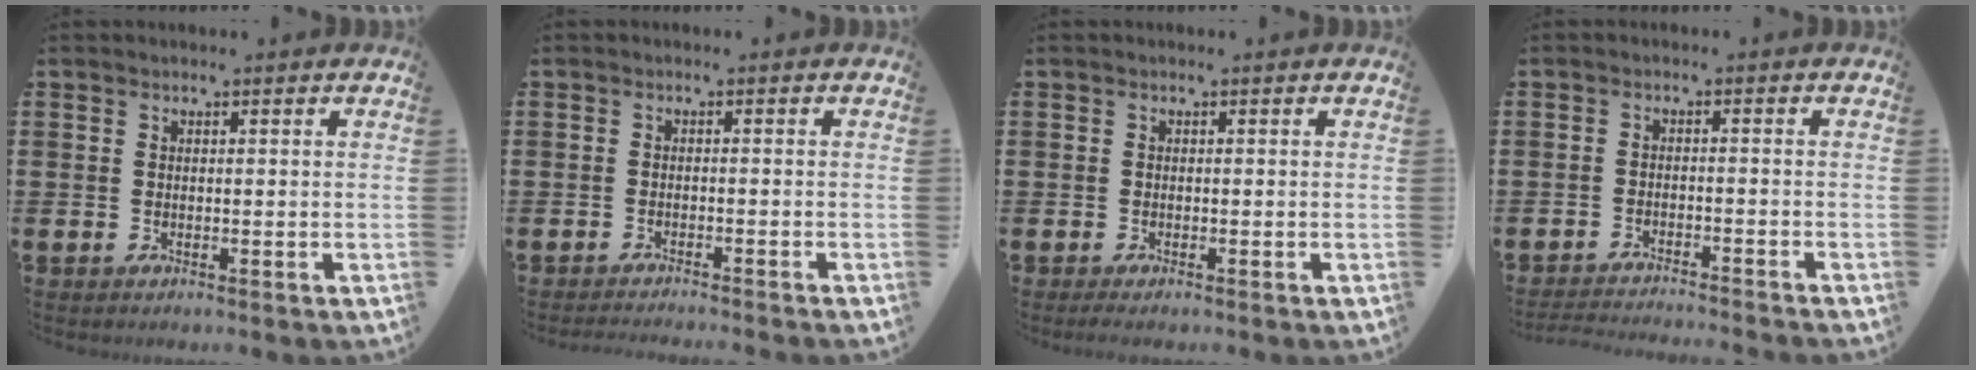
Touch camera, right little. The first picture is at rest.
{"total": 1.0, "force": [-1.0, -0.2, 0.0], "torque": [-0.001, 0.001, -0.021]}
{"total": 0.6, "force": [-0.4, 0.1, 0.4], "torque": [-0.008, -0.002, -0.007]}
{"total": 2.2, "force": [-2.2, -0.3, 0.2], "torque": [-0.002, 0.001, -0.045]}